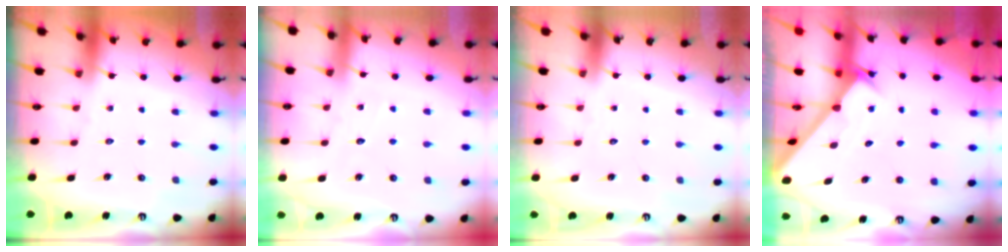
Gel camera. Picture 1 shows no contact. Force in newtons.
{"total": 3.1, "press": 3.1, "slide": 0.2}
{"total": 1.7, "press": 1.7, "slide": 0.1}
{"total": 2.5, "press": 2.5, "slide": 0.2}